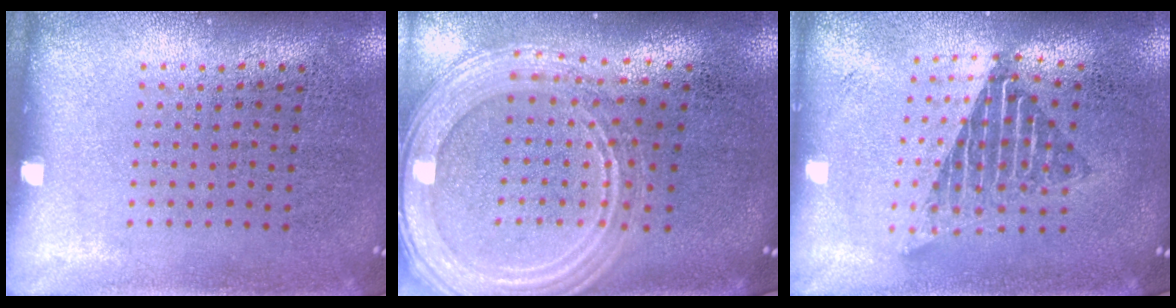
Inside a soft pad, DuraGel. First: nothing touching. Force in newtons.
{"total": 2.5, "press": 2.2, "slide": 1.3}
{"total": 1.7, "press": 1.4, "slide": 1.0}